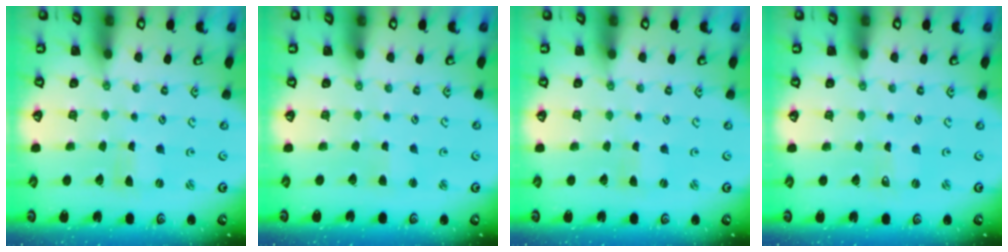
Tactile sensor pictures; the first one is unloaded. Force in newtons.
{"total": 2.5, "press": 2.5, "slide": 0.2}
{"total": 0.0}
{"total": 0.0}